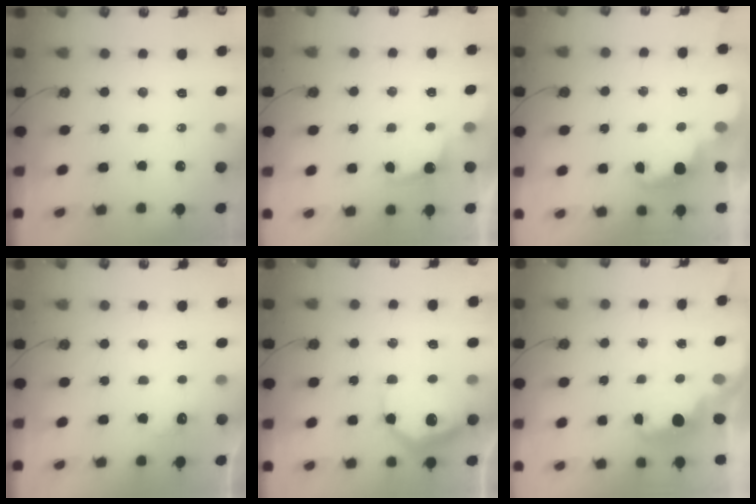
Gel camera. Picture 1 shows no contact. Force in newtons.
{"total": 2.0, "press": 1.7, "slide": 0.9}
{"total": 2.4, "press": 2.4, "slide": 0.6}
{"total": 4.7, "press": 4.5, "slide": 1.1}
{"total": 17.8, "press": 17.8, "slide": 1.4}
{"total": 2.7, "press": 2.6, "slide": 0.5}